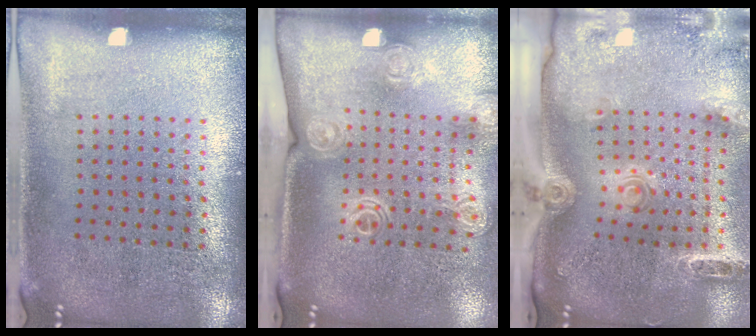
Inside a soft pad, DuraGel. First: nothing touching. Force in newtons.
{"total": 1.8, "press": 1.5, "slide": 1.1}
{"total": 2.9, "press": 2.0, "slide": 2.1}